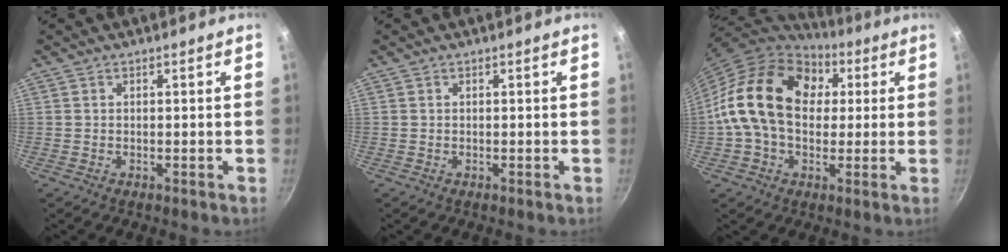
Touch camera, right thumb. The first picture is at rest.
{"total": 0.0}
{"total": 20.7, "force": [3.2, 14.8, 14.2], "torque": [-0.230, 0.029, 0.041]}